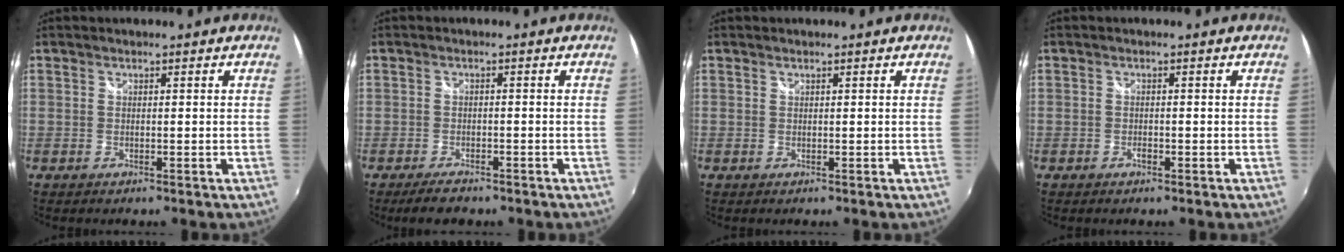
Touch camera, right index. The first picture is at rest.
{"total": 4.1, "force": [-3.1, 2.0, 1.7], "torque": [-0.039, -0.001, -0.052]}
{"total": 0.0}
{"total": 1.0, "force": [-0.6, 0.5, 0.5], "torque": [-0.009, -0.002, -0.010]}